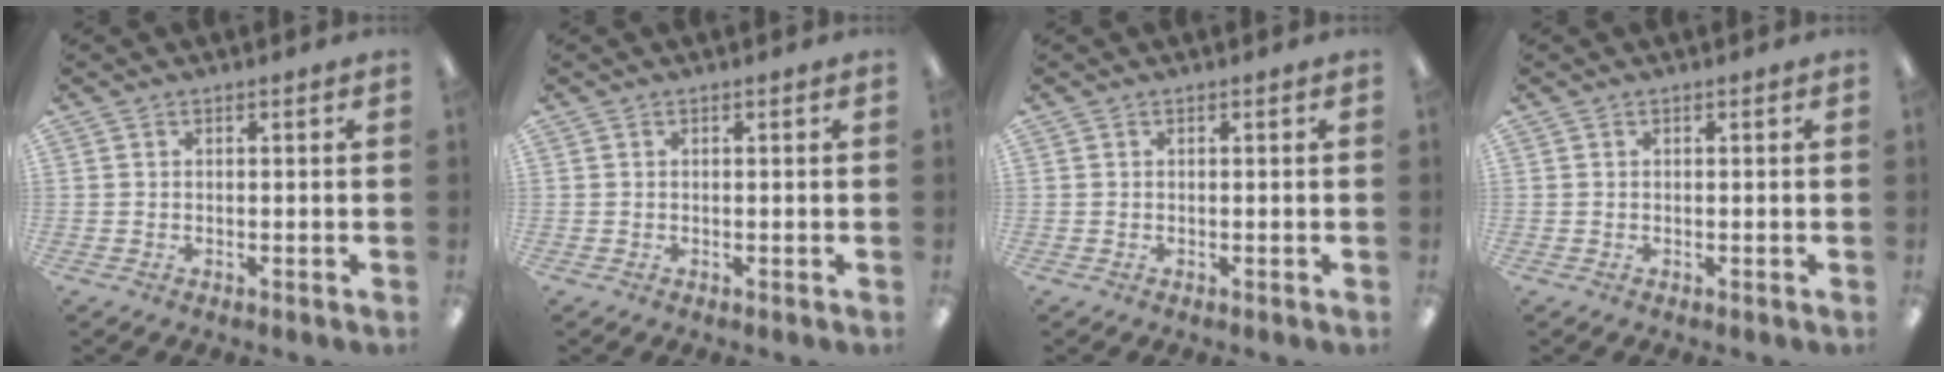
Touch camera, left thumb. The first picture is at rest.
{"total": 0.0}
{"total": 0.0}
{"total": 0.0}